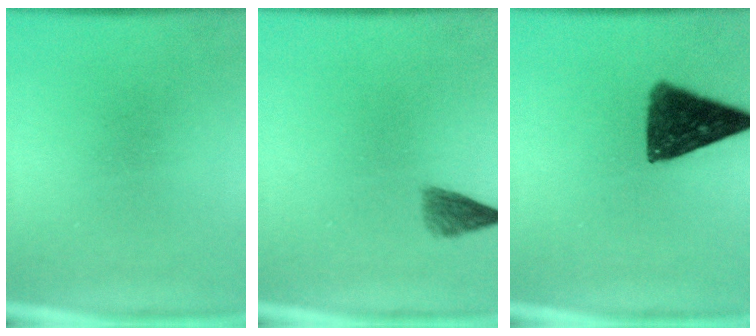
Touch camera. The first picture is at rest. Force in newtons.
{"total": 2.2}
{"total": 11.7}